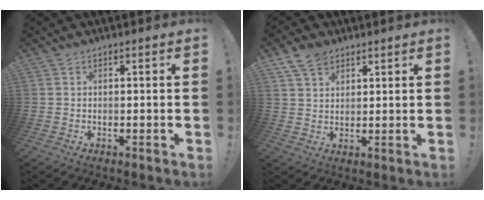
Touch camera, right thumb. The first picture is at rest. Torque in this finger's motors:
{"motor_torque": [-0.26, 0.36, 0.08, 0.67, 0.00]}